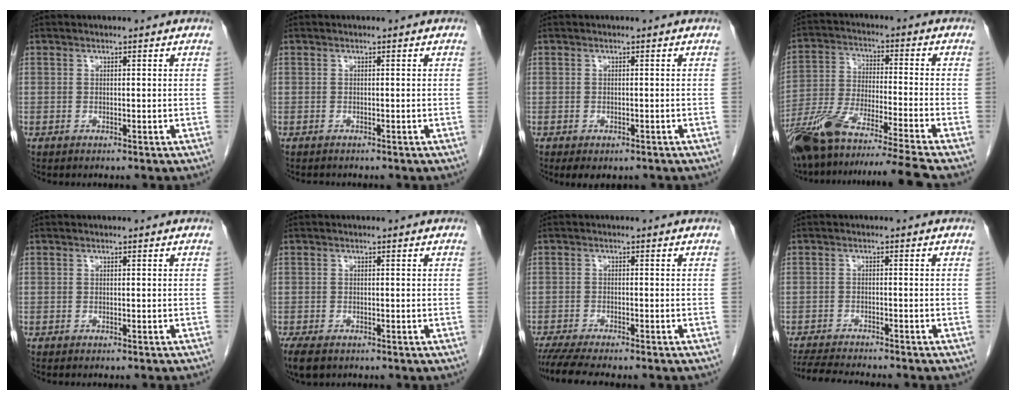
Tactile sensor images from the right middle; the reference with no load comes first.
{"total": 0.8, "force": [-0.7, 0.3, 0.1], "torque": [-0.009, -0.002, -0.011]}
{"total": 3.2, "force": [-2.2, 1.7, 1.6], "torque": [-0.015, -0.003, -0.024]}
{"total": 18.5, "force": [-15.8, -2.0, 9.4], "torque": [-0.180, -0.033, -0.276]}
{"total": 2.6, "force": [-2.3, 0.1, 1.1], "torque": [-0.017, -0.001, -0.026]}
{"total": 5.5, "force": [-3.8, 2.8, 2.9], "torque": [-0.057, -0.012, -0.059]}
{"total": 8.7, "force": [-7.4, 1.0, 4.4], "torque": [-0.065, -0.013, -0.114]}
{"total": 9.3, "force": [-8.5, 0.8, 3.7], "torque": [-0.058, -0.013, -0.131]}